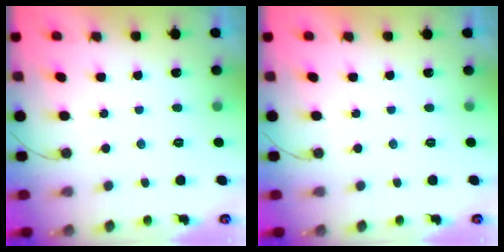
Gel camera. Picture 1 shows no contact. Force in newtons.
{"total": 1.7, "press": 1.7, "slide": 0.0}